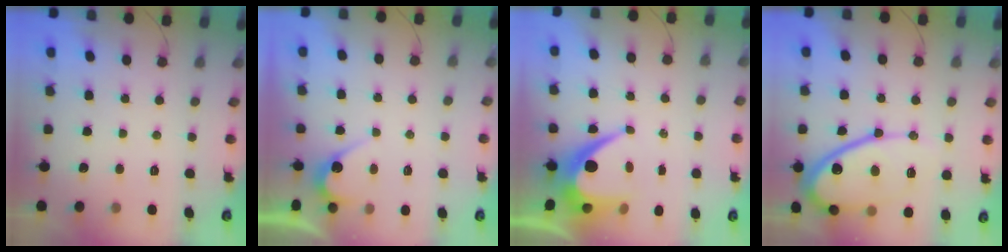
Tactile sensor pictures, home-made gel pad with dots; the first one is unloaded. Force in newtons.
{"total": 5.6, "press": 5.6, "slide": 0.4}
{"total": 9.3, "press": 9.3, "slide": 0.8}
{"total": 14.9, "press": 14.8, "slide": 1.4}